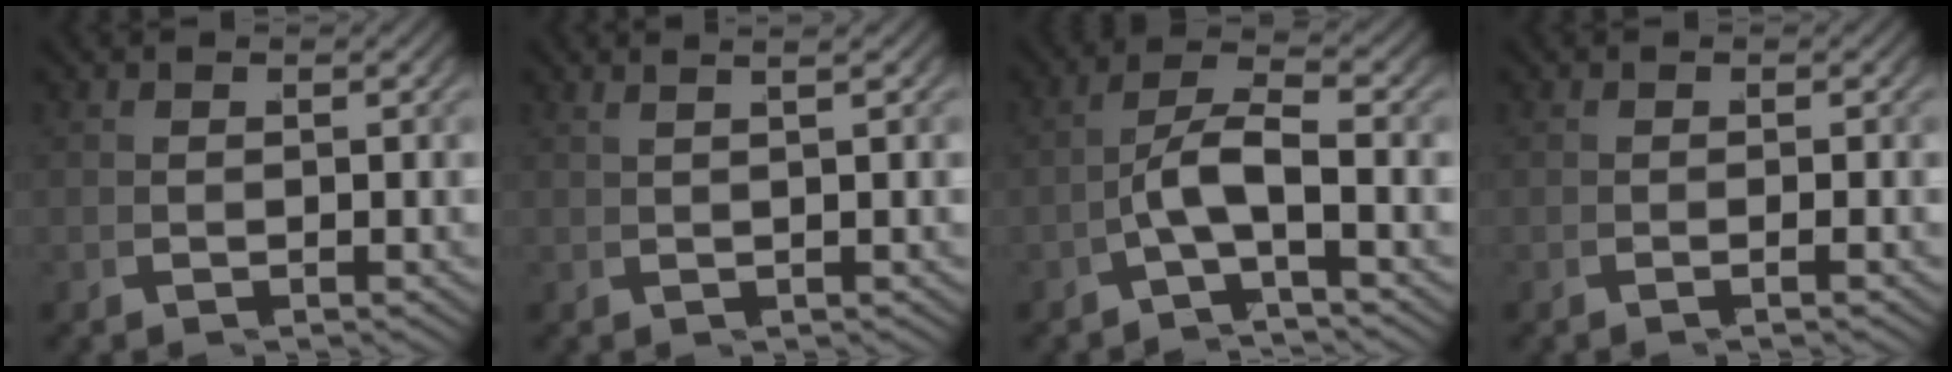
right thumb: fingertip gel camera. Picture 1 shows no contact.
{"total": 2.5, "force": [1.7, 0.0, 1.8], "torque": [-0.022, 0.018, 0.026]}
{"total": 4.9, "force": [-1.1, 2.1, 4.3], "torque": [-0.097, -0.016, -0.013]}
{"total": 0.6, "force": [-0.4, -0.2, 0.4], "torque": [-0.009, 0.008, -0.011]}